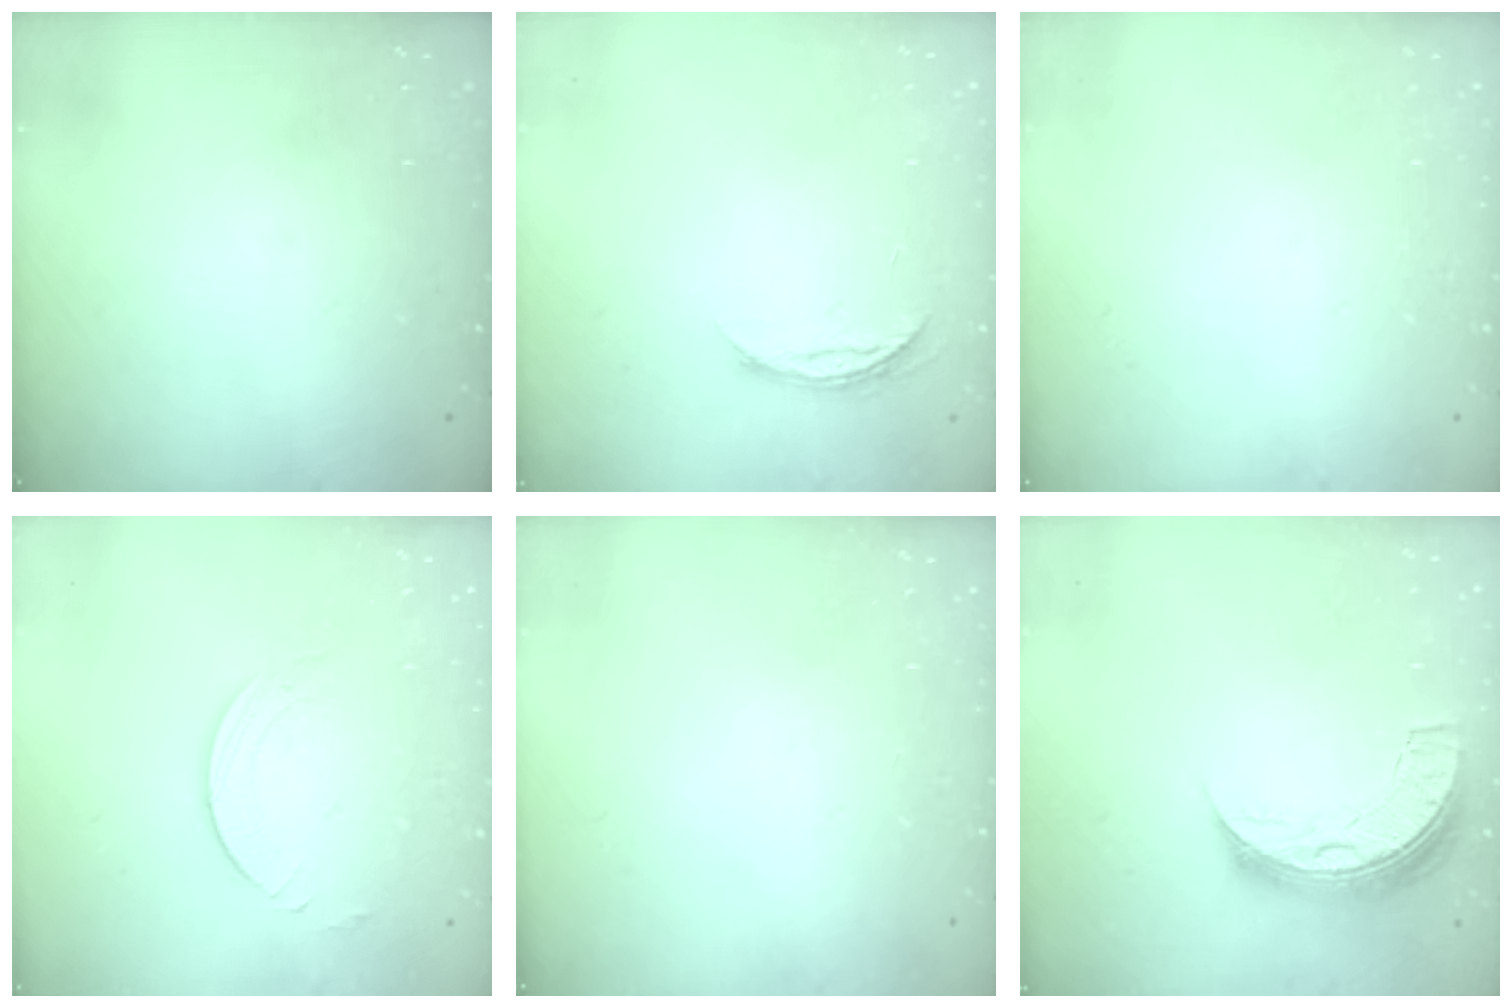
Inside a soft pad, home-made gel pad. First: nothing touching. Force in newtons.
{"total": 4.2, "press": 4.1, "slide": 0.5}
{"total": 0.0}
{"total": 2.7, "press": 2.7, "slide": 0.2}
{"total": 0.0}
{"total": 9.8, "press": 9.8, "slide": 0.8}